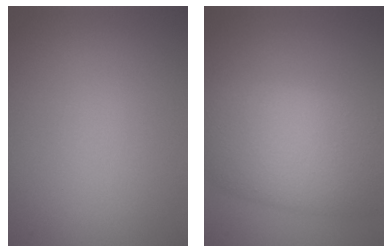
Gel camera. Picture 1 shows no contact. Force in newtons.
{"total": 9.4, "press": 9.4, "slide": 0.6}